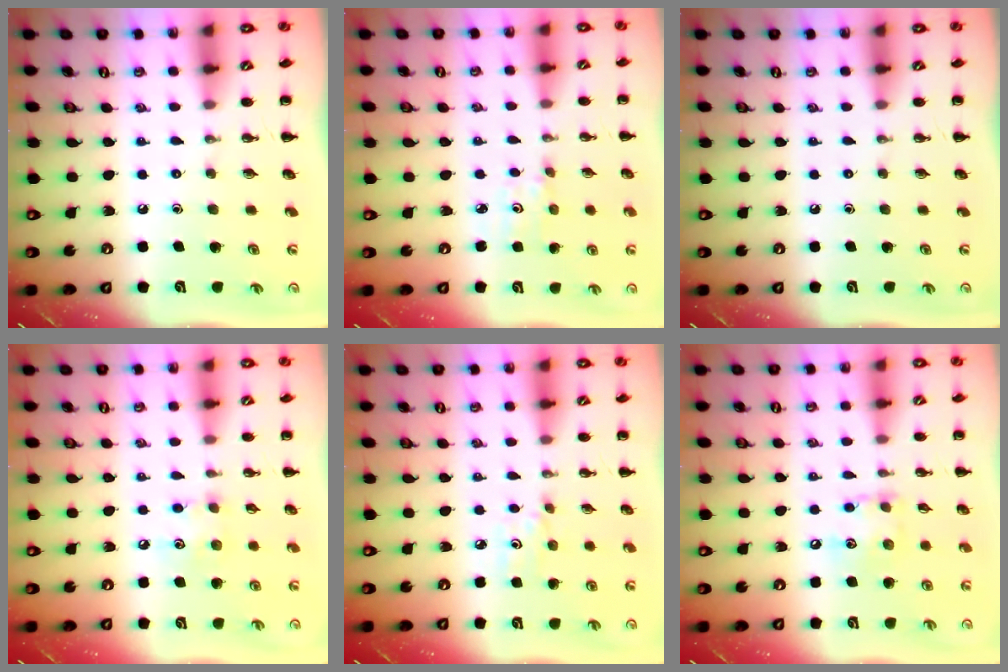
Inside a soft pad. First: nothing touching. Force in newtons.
{"total": 2.7, "press": 2.6, "slide": 0.8}
{"total": 0.0}
{"total": 6.9, "press": 6.8, "slide": 1.5}
{"total": 4.0, "press": 3.7, "slide": 1.6}
{"total": 8.2, "press": 8.1, "slide": 0.6}